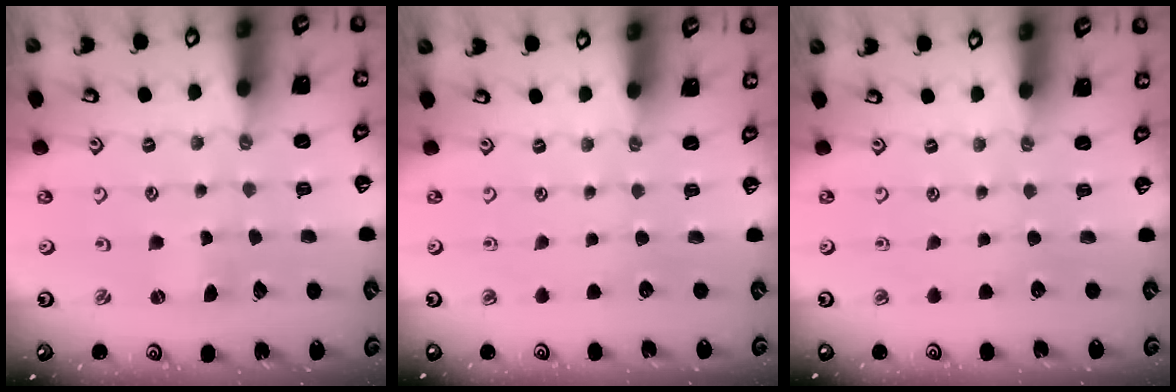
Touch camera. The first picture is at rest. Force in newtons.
{"total": 0.0}
{"total": 0.0}